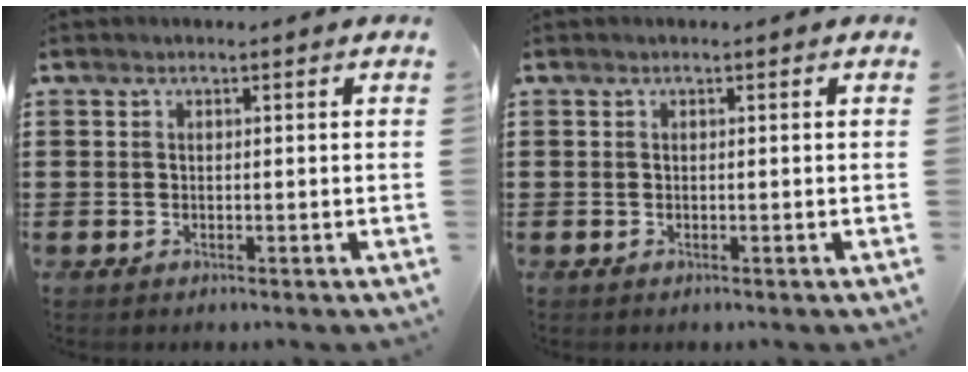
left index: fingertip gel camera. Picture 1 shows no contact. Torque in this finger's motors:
{"motor_torque": [0.00, 0.00, -0.01, 0.00]}